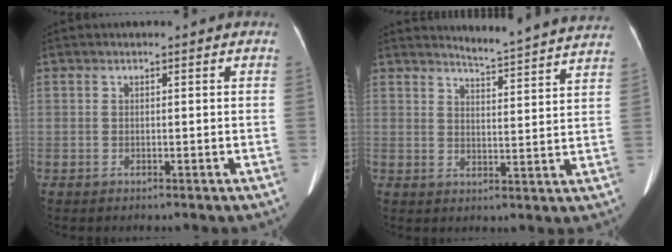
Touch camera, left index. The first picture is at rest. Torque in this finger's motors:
{"motor_torque": [0.03, -0.56, -0.01, 0.00]}